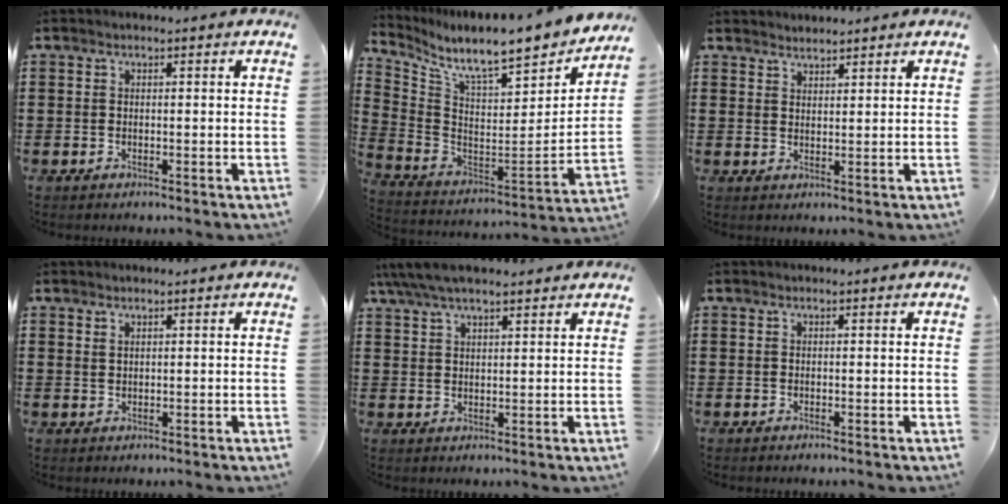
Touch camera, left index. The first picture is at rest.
{"total": 8.5, "force": [7.6, 0.6, 3.9], "torque": [-0.097, -0.077, 0.119]}
{"total": 1.9, "force": [1.9, 0.2, -0.3], "torque": [0.001, -0.001, 0.038]}
{"total": 1.0, "force": [0.8, 0.3, 0.4], "torque": [-0.009, 0.002, 0.016]}
{"total": 5.3, "force": [4.4, 1.3, 2.8], "torque": [-0.066, -0.001, 0.080]}
{"total": 0.0}